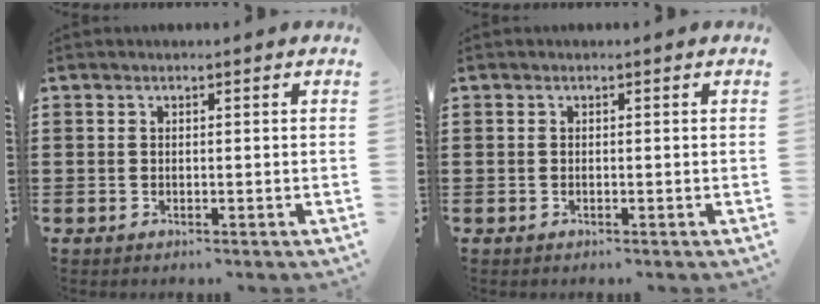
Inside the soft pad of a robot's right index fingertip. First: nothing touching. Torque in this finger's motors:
{"motor_torque": [-0.08, 1.11, 0.00, 0.02]}